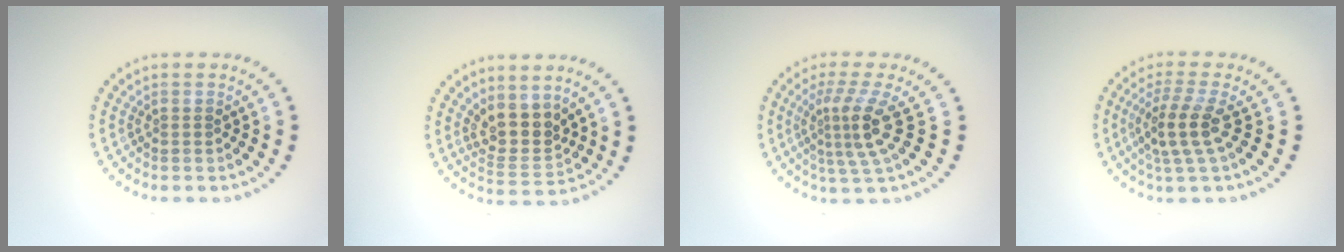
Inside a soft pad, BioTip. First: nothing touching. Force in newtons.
{"total": 3.5, "press": 2.9, "slide": 2.0}
{"total": 3.8, "press": 2.6, "slide": 2.8}
{"total": 3.4, "press": 2.8, "slide": 2.1}